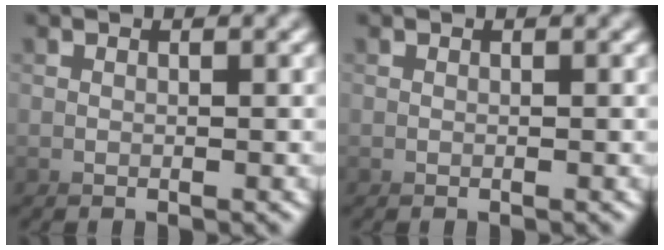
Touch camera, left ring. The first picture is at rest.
{"total": 0.0}